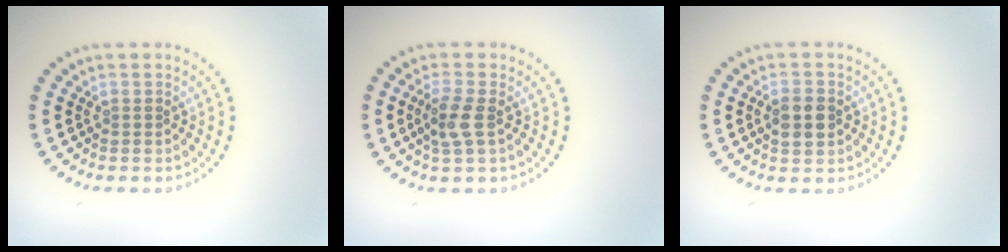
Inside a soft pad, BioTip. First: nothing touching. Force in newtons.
{"total": 2.5, "press": 2.3, "slide": 1.0}
{"total": 2.8, "press": 2.8, "slide": 0.2}